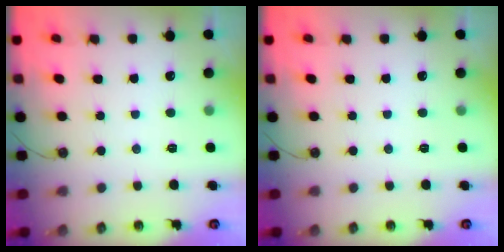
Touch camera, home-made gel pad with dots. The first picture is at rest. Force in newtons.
{"total": 0.0}